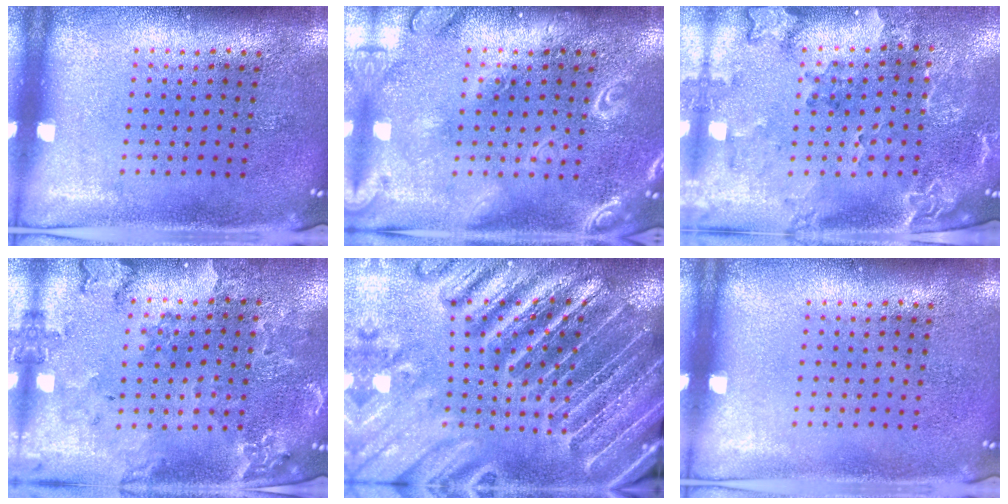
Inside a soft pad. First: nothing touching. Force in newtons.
{"total": 3.7, "press": 3.6, "slide": 0.5}
{"total": 2.0, "press": 1.9, "slide": 0.7}
{"total": 0.7, "press": 0.7, "slide": 0.2}
{"total": 4.2, "press": 4.0, "slide": 1.3}
{"total": 0.0}